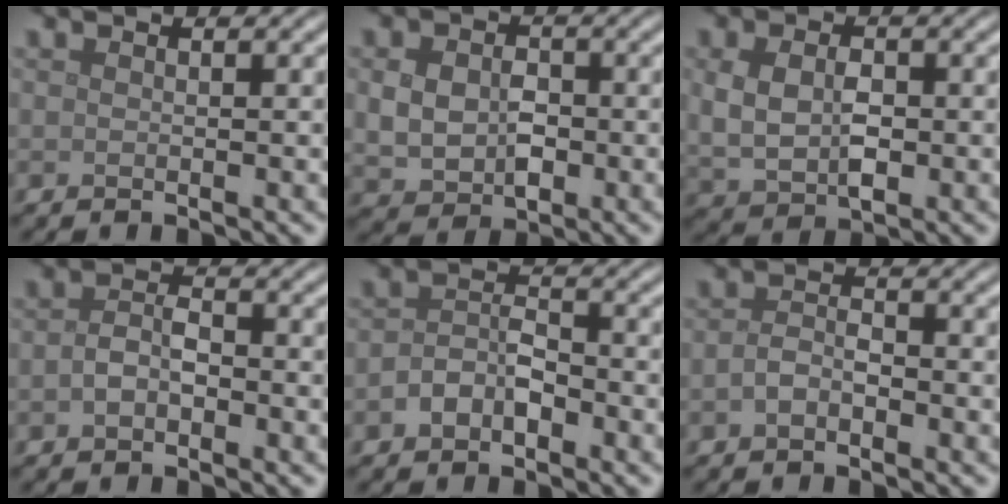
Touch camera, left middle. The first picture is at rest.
{"total": 4.3, "force": [-0.2, 3.2, 2.8], "torque": [-0.058, -0.006, -0.001]}
{"total": 4.3, "force": [0.0, 2.8, 3.3], "torque": [-0.071, -0.004, 0.006]}
{"total": 2.0, "force": [-0.6, 1.3, 1.5], "torque": [-0.034, 0.004, -0.014]}
{"total": 2.6, "force": [-1.2, 1.6, 1.7], "torque": [-0.034, 0.007, -0.025]}
{"total": 1.7, "force": [-0.8, 0.9, 1.1], "torque": [-0.025, 0.004, -0.019]}